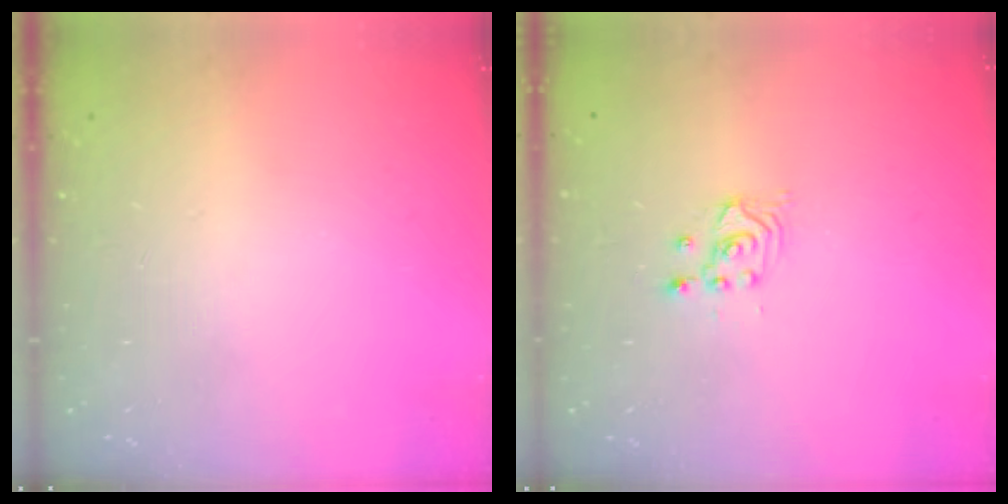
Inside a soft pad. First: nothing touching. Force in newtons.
{"total": 2.4, "press": 2.3, "slide": 0.2}